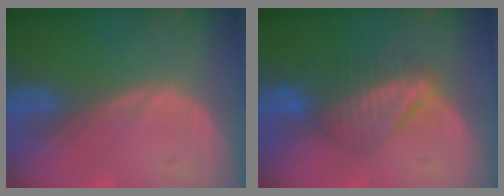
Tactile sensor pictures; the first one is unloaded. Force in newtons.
{"total": 6.4, "press": 6.0, "slide": 2.0}